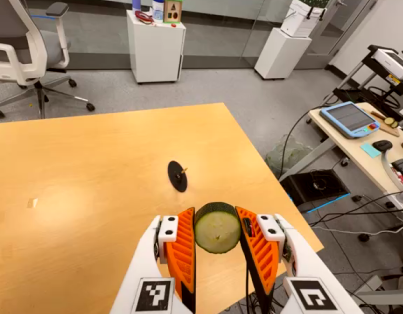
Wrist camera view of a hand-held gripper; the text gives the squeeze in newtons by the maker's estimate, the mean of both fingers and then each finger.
{"total": 8.6, "left": 8.1, "right": 9.2}